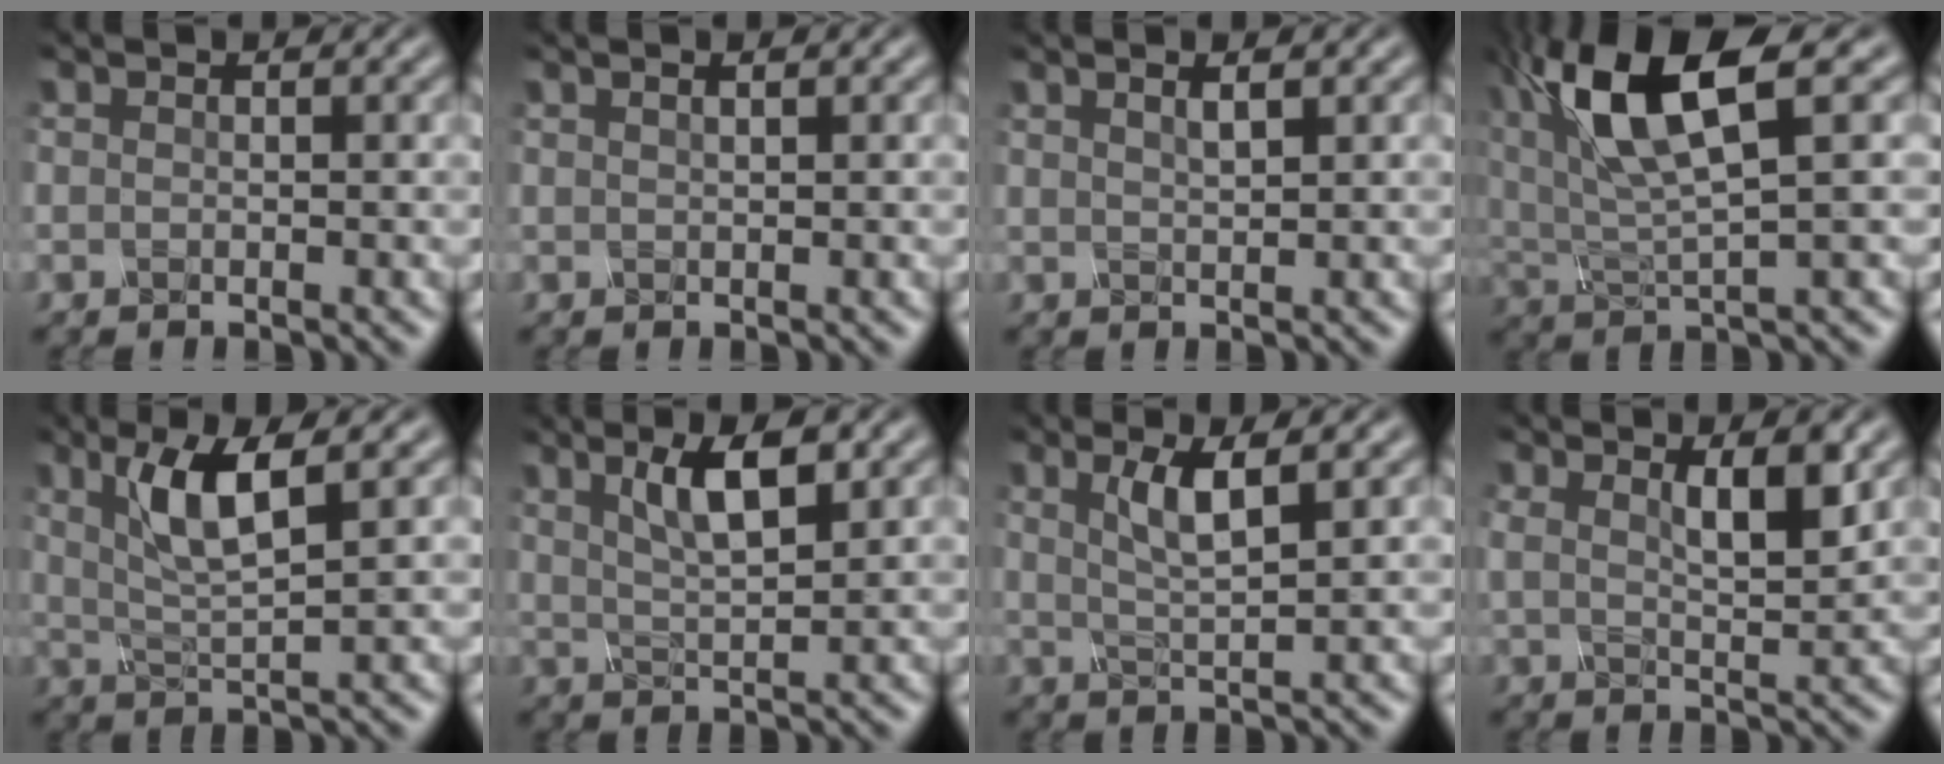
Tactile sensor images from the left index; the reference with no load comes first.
{"total": 1.5, "force": [1.0, 0.5, 1.0], "torque": [-0.005, -0.004, 0.007]}
{"total": 2.2, "force": [1.3, 0.7, 1.6], "torque": [-0.011, 0.005, 0.010]}
{"total": 10.9, "force": [5.0, 3.2, 9.1], "torque": [-0.192, 0.017, 0.094]}
{"total": 5.1, "force": [2.1, 1.1, 4.6], "torque": [-0.090, -0.002, 0.041]}
{"total": 5.3, "force": [2.5, 1.4, 4.4], "torque": [-0.074, 0.002, 0.043]}
{"total": 3.4, "force": [1.5, 0.7, 3.0], "torque": [-0.055, -0.001, 0.030]}
{"total": 3.9, "force": [1.8, 1.1, 3.2], "torque": [-0.057, -0.003, 0.033]}